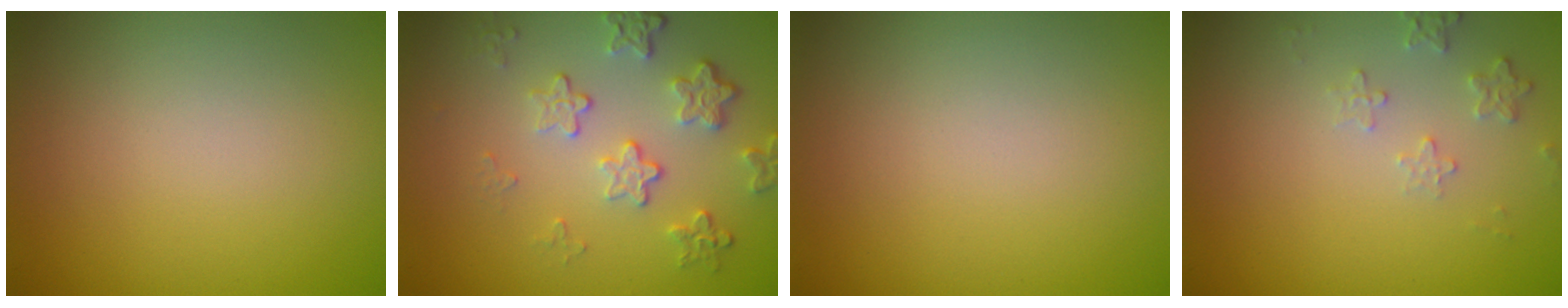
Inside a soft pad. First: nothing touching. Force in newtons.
{"total": 3.9, "press": 2.8, "slide": 2.7}
{"total": 0.0}
{"total": 1.6, "press": 1.6, "slide": 0.4}